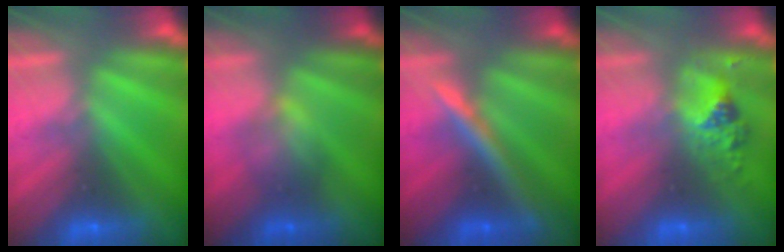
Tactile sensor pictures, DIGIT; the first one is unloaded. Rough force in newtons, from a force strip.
{"total": 2.0}
{"total": 2.4}
{"total": 2.5}